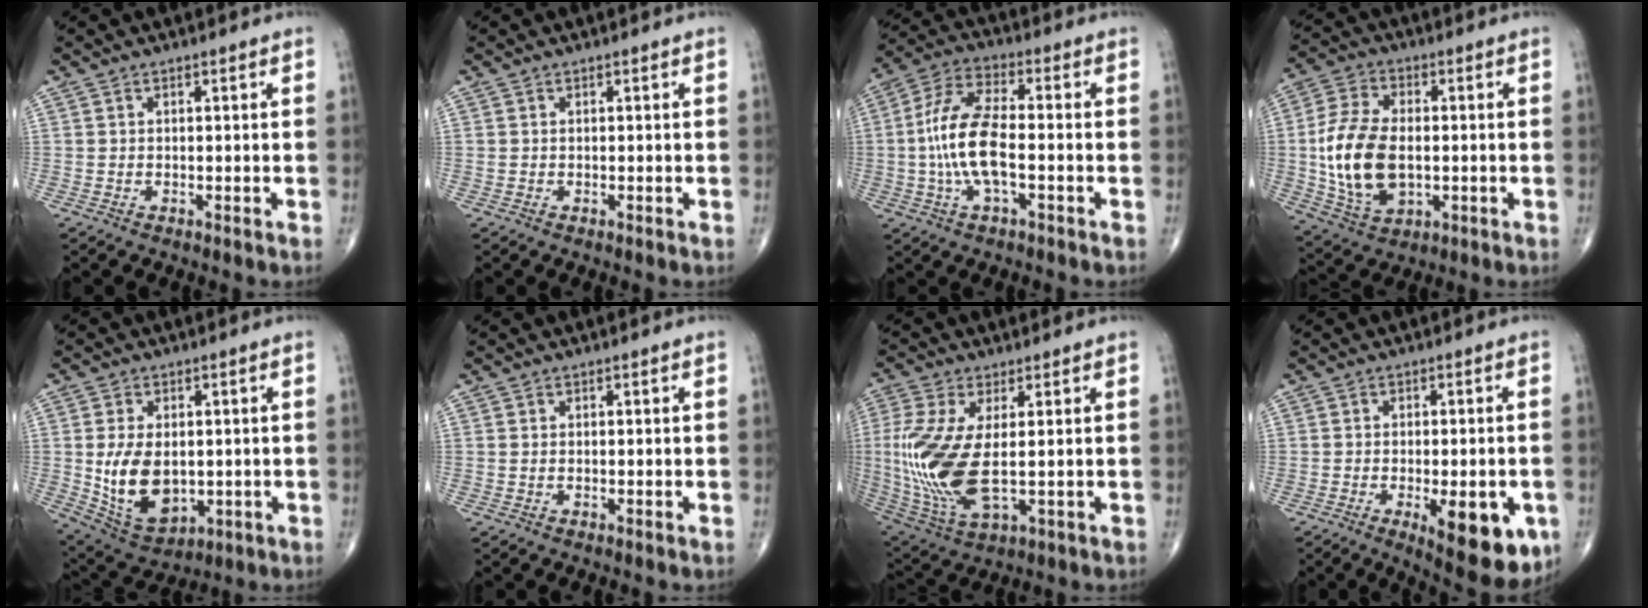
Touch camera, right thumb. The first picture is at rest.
{"total": 0.0}
{"total": 12.4, "force": [-1.7, 4.8, 11.3], "torque": [-0.242, 0.029, -0.036]}
{"total": 15.5, "force": [-0.9, 9.1, 12.4], "torque": [-0.245, 0.000, -0.010]}
{"total": 12.3, "force": [-0.6, 7.7, 9.5], "torque": [-0.154, -0.008, 0.014]}
{"total": 0.0}
{"total": 16.0, "force": [-0.1, 6.7, 14.5], "torque": [-0.343, -0.019, 0.011]}
{"total": 13.4, "force": [-4.8, 5.0, 11.5], "torque": [-0.123, -0.004, -0.050]}